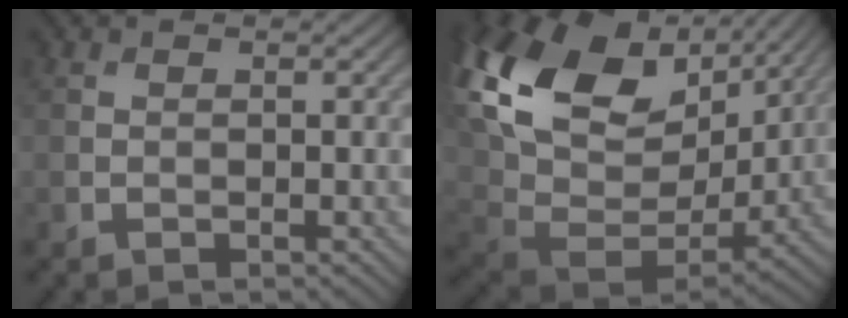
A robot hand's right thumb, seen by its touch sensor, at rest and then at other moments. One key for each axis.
{"total": 19.7, "fx": 8.0, "fy": 12.4, "fz": 13.1, "tx": -0.294, "ty": 0.007, "tz": 0.163}